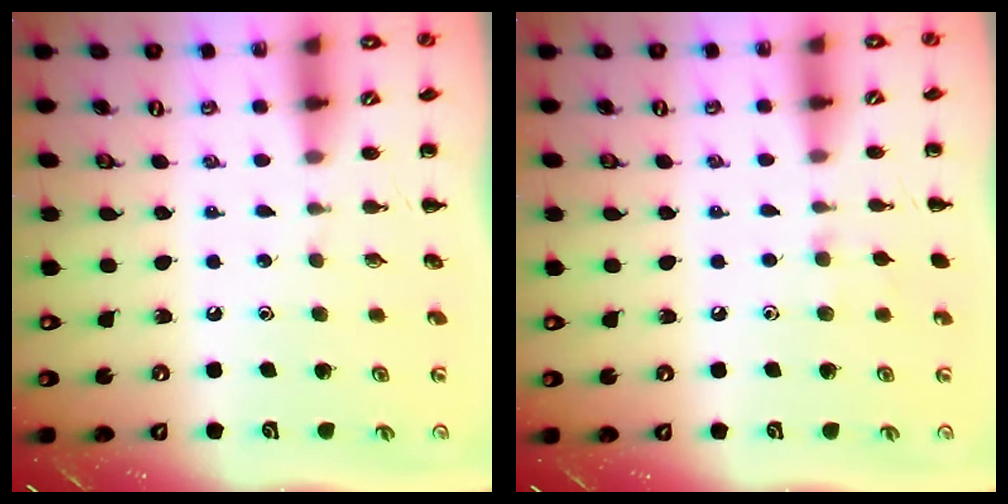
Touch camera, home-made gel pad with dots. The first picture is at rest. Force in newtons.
{"total": 4.9, "press": 4.6, "slide": 1.7}